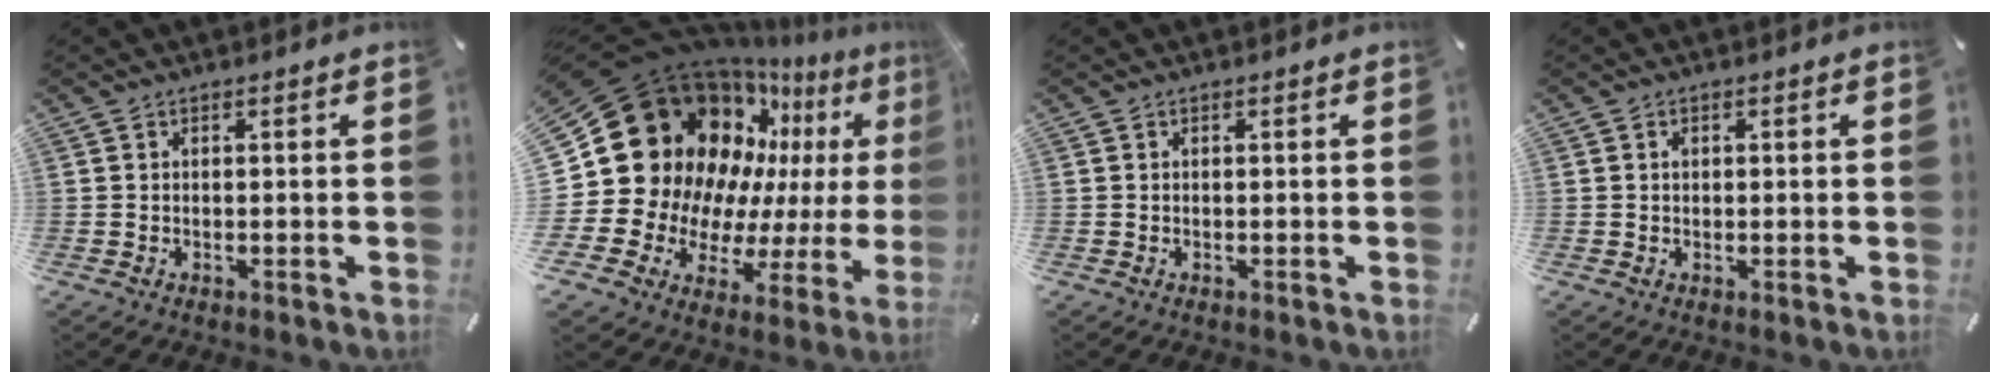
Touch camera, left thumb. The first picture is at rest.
{"total": 22.9, "force": [9.7, 17.0, 11.9], "torque": [-0.188, -0.111, 0.216]}
{"total": 0.0}
{"total": 0.9, "force": [0.2, 0.6, 0.5], "torque": [-0.012, 0.003, 0.003]}